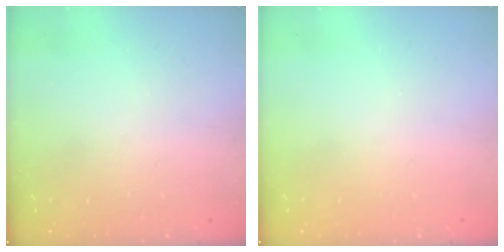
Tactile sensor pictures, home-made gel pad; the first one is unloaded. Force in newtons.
{"total": 0.0}